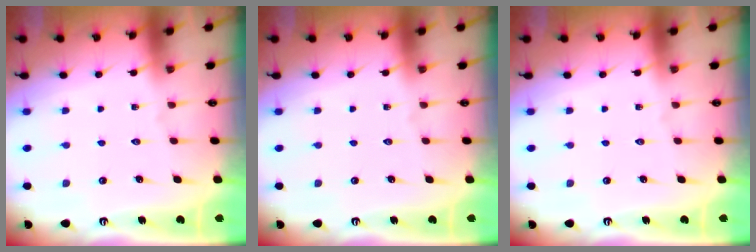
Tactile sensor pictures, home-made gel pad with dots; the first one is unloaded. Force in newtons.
{"total": 0.0}
{"total": 0.0}